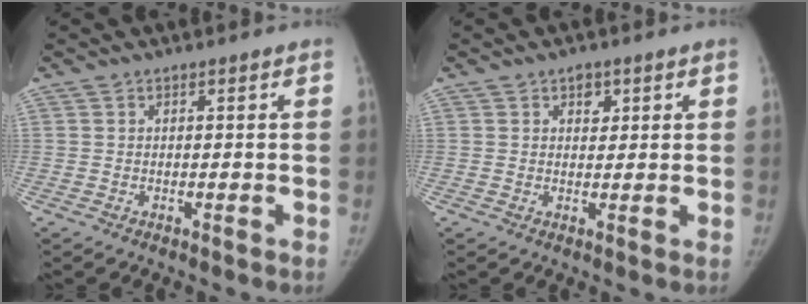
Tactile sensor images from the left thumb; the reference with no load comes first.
{"total": 2.7, "force": [1.3, 2.0, 1.3], "torque": [0.001, -0.005, 0.017]}